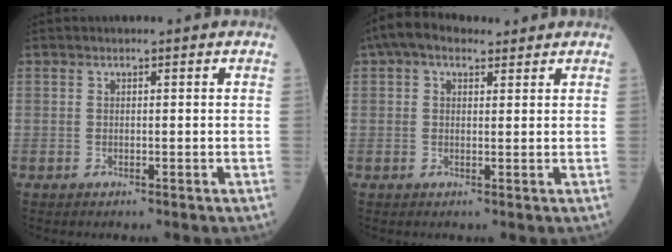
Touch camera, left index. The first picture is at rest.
{"total": 5.4, "force": [3.5, 2.8, 3.0], "torque": [-0.064, 0.040, 0.063]}